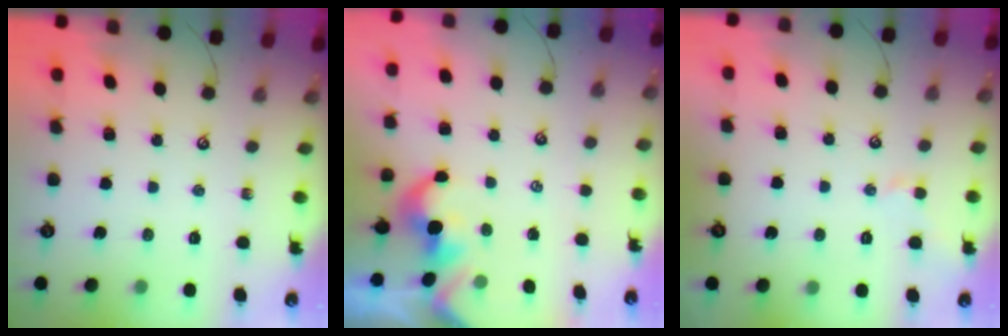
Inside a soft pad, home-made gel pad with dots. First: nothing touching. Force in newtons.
{"total": 0.8, "press": 0.8, "slide": 0.3}
{"total": 0.9, "press": 0.7, "slide": 0.6}